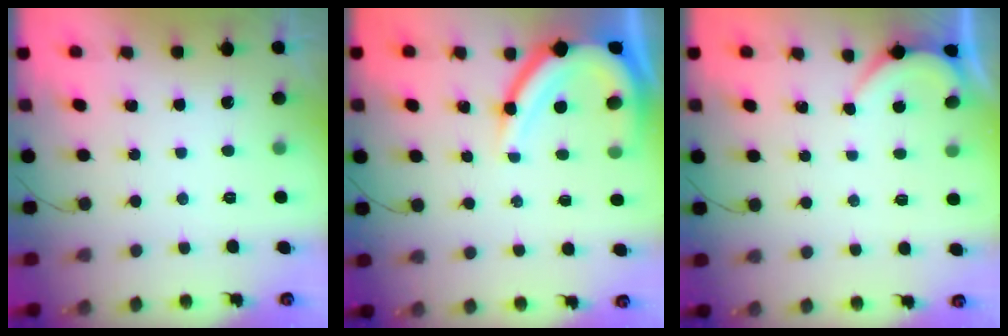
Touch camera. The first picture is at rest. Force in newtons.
{"total": 12.5, "press": 12.4, "slide": 1.5}
{"total": 1.3, "press": 1.3, "slide": 0.2}